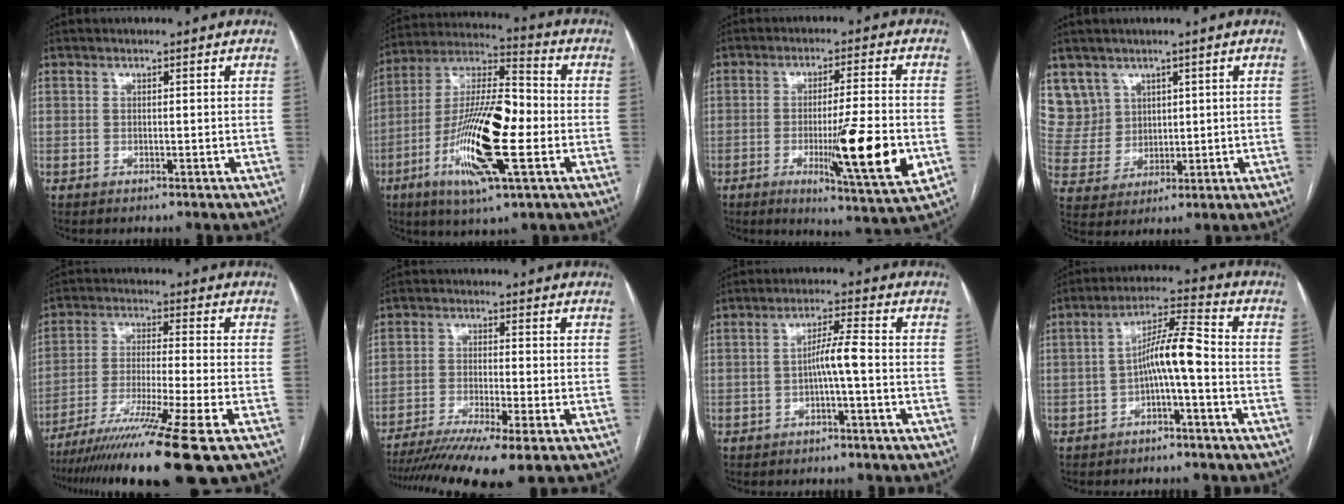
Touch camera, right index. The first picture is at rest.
{"total": 18.7, "force": [-4.2, 3.9, 17.8], "torque": [-0.346, -0.003, -0.074]}
{"total": 14.3, "force": [-3.5, 0.5, 13.9], "torque": [-0.212, -0.029, -0.052]}
{"total": 7.7, "force": [4.6, 6.1, -0.1], "torque": [-0.002, 0.018, 0.109]}
{"total": 15.8, "force": [-11.2, -2.4, 10.8], "torque": [-0.189, -0.046, -0.188]}
{"total": 13.0, "force": [-9.7, -0.2, 8.6], "torque": [-0.144, -0.025, -0.156]}
{"total": 4.1, "force": [-1.0, -0.1, 4.0], "torque": [-0.067, 0.011, -0.016]}
{"total": 7.4, "force": [-1.8, 0.5, 7.1], "torque": [-0.126, 0.026, -0.032]}